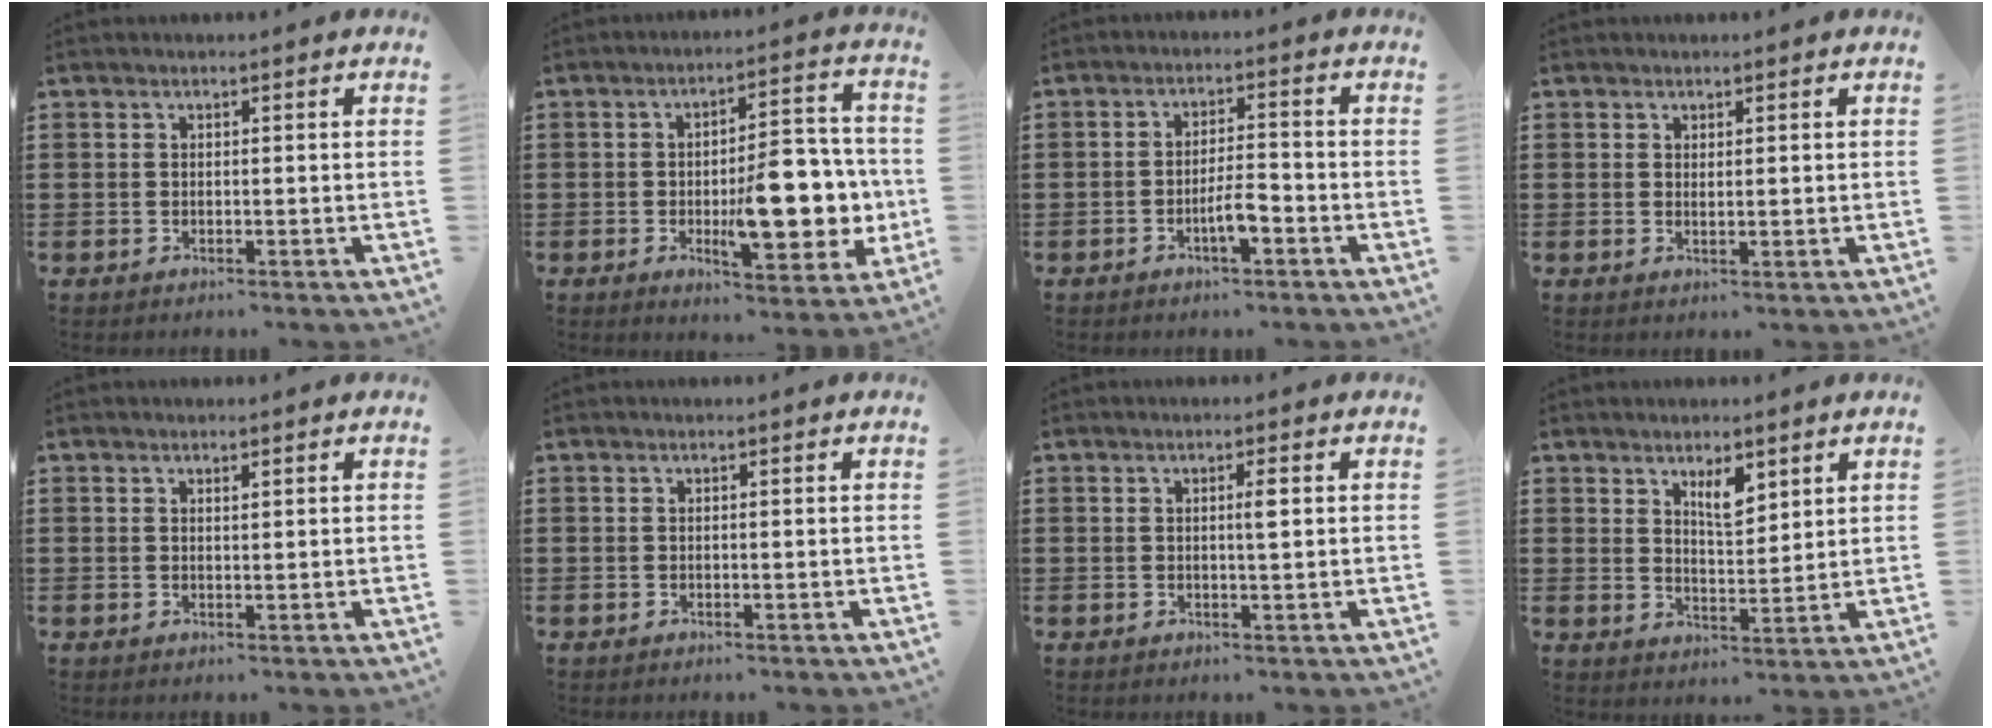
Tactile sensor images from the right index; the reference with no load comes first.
{"total": 13.2, "force": [-2.2, 5.7, 11.7], "torque": [-0.146, -0.006, -0.034]}
{"total": 4.3, "force": [-2.0, 1.2, 3.6], "torque": [-0.075, 0.001, -0.042]}
{"total": 0.8, "force": [0.7, 0.1, 0.5], "torque": [-0.010, 0.002, 0.013]}
{"total": 0.6, "force": [0.4, 0.2, 0.4], "torque": [-0.008, 0.001, 0.008]}
{"total": 0.0}
{"total": 2.0, "force": [0.4, 0.2, 1.9], "torque": [-0.037, 0.002, 0.005]}
{"total": 4.6, "force": [2.8, 1.8, 3.2], "torque": [-0.054, -0.001, 0.046]}